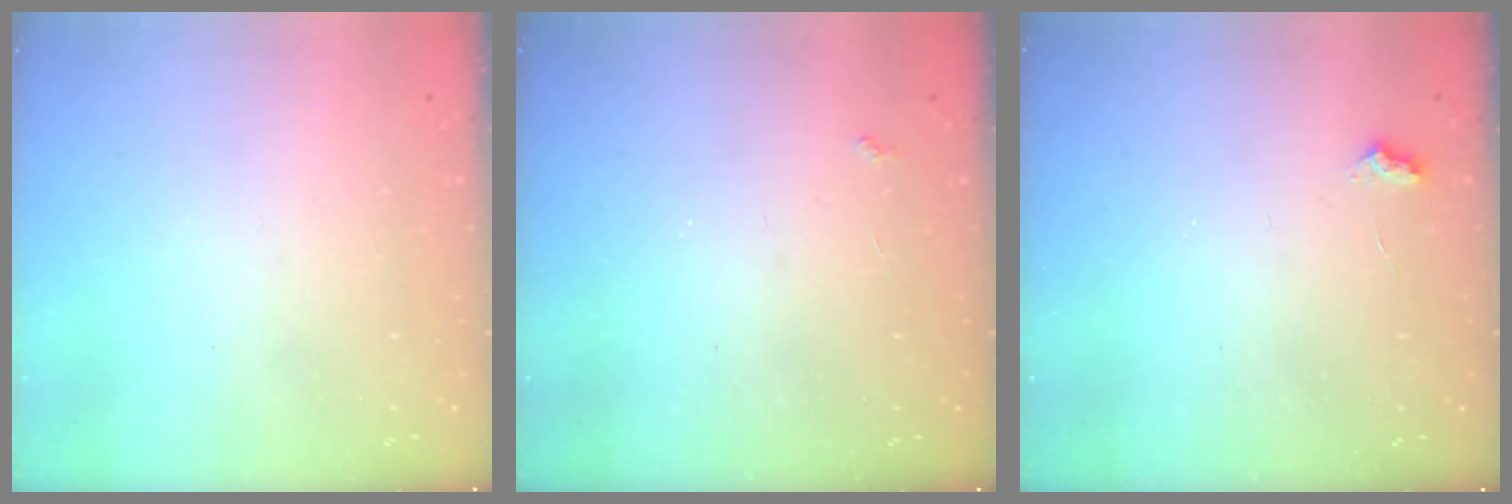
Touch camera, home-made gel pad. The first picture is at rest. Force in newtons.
{"total": 2.2, "press": 2.1, "slide": 0.4}
{"total": 3.0, "press": 2.9, "slide": 0.5}